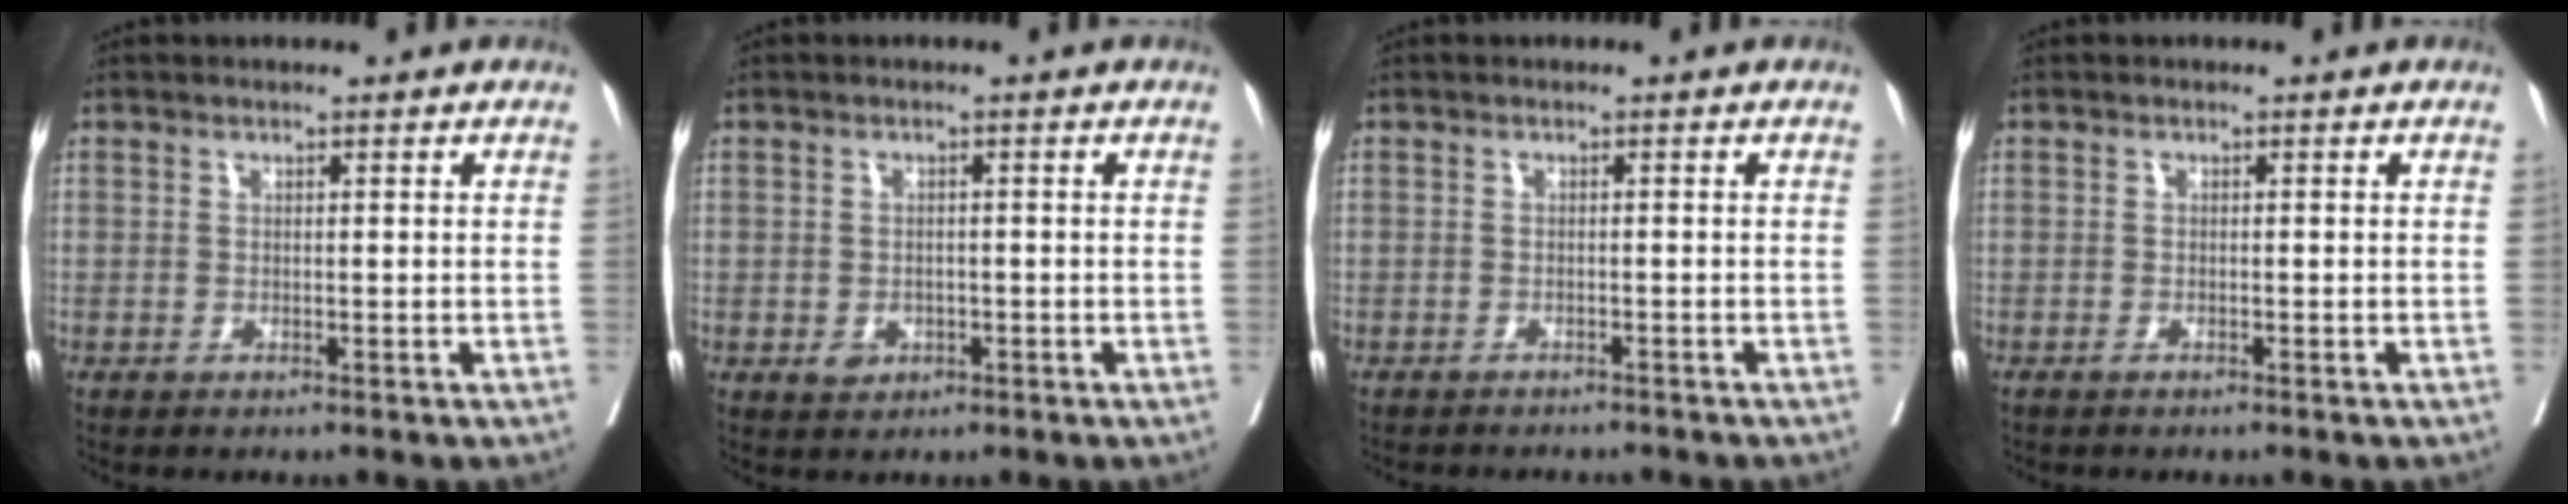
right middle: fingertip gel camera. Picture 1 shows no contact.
{"total": 2.2, "force": [-0.8, 1.8, 1.0], "torque": [-0.013, 0.002, -0.005]}
{"total": 5.6, "force": [-5.2, 1.2, 1.5], "torque": [-0.014, -0.005, -0.065]}
{"total": 0.9, "force": [-0.8, 0.0, 0.4], "torque": [-0.009, -0.003, -0.012]}